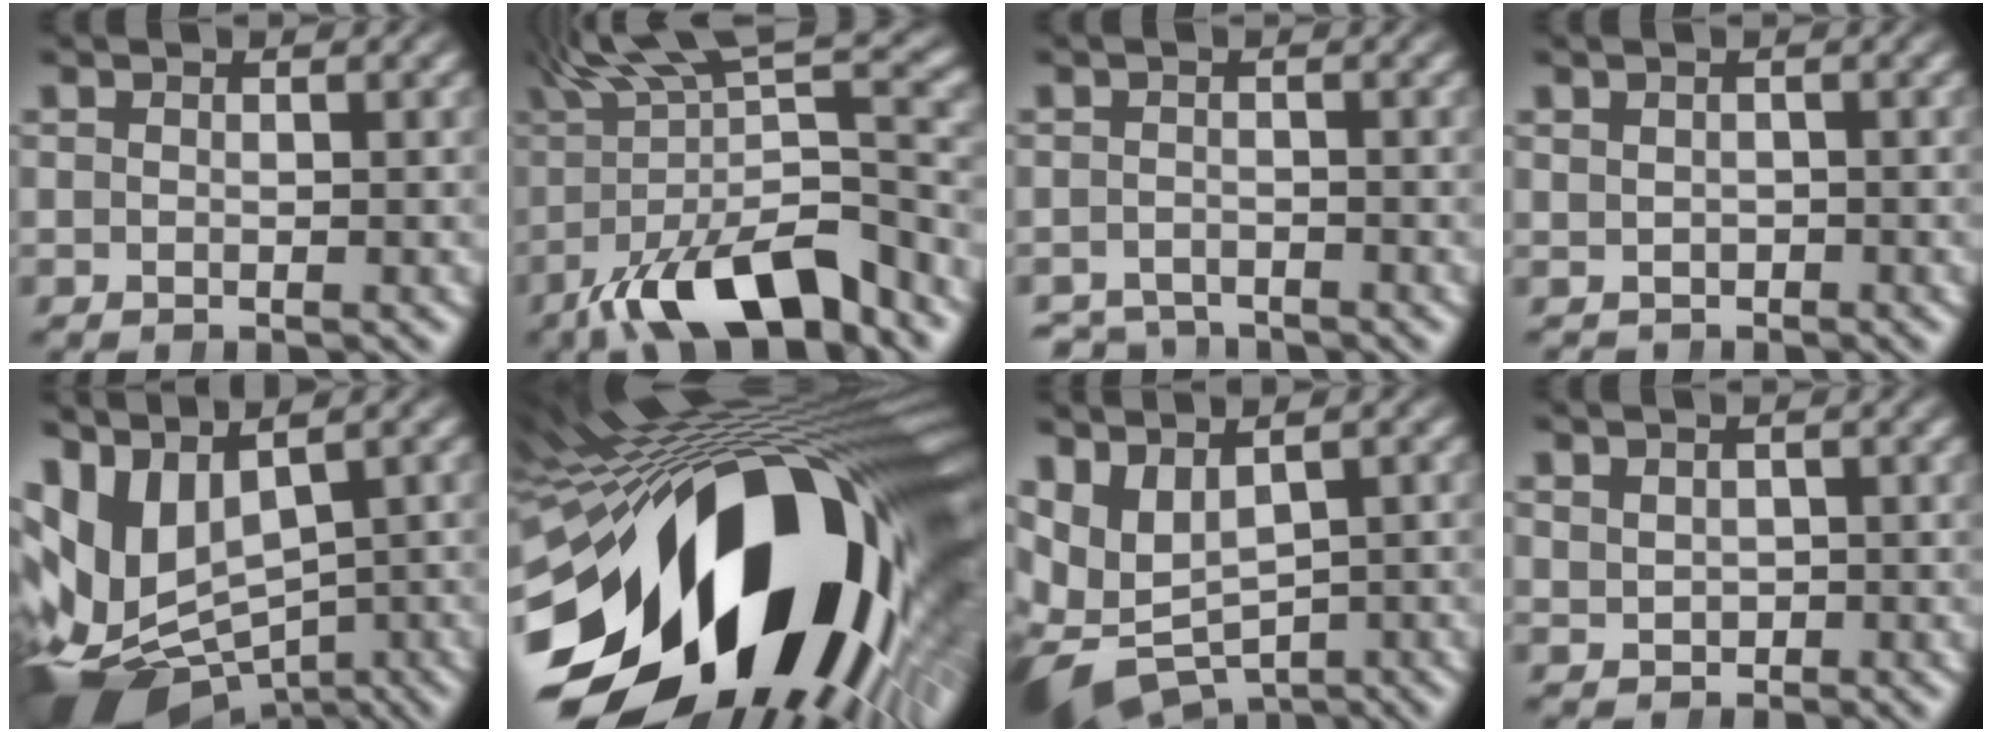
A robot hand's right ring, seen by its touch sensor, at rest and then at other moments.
{"total": 8.9, "force": [-1.6, 3.3, 8.1], "torque": [-0.126, -0.025, -0.007]}
{"total": 3.1, "force": [-3.1, 0.5, -0.1], "torque": [0.001, -0.020, -0.046]}
{"total": 0.6, "force": [-0.5, 0.2, -0.3], "torque": [0.005, -0.013, 0.001]}
{"total": 15.9, "force": [-3.9, 12.8, 8.7], "torque": [-0.235, -0.078, -0.037]}
{"total": 37.0, "force": [-4.7, 21.9, 29.5], "torque": [-0.405, -0.017, -0.062]}
{"total": 10.7, "force": [-3.1, 8.6, 5.5], "torque": [-0.155, -0.056, -0.032]}
{"total": 0.7, "force": [0.3, 0.6, 0.1], "torque": [-0.007, -0.014, 0.021]}